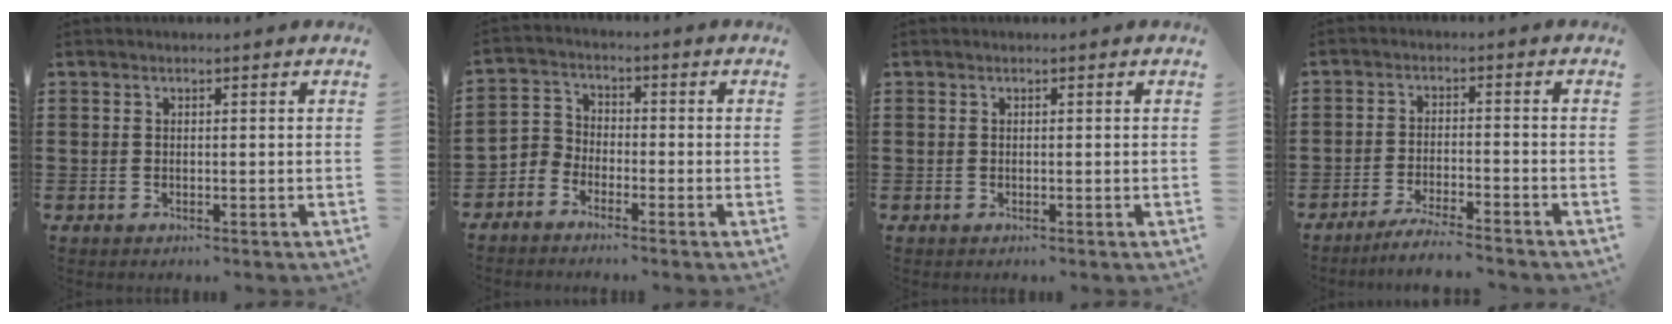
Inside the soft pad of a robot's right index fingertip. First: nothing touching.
{"total": 3.2, "force": [-2.8, 1.5, -0.1], "torque": [-0.017, 0.004, -0.066]}
{"total": 0.0}
{"total": 4.1, "force": [-3.8, -0.3, 1.4], "torque": [-0.031, -0.007, -0.077]}